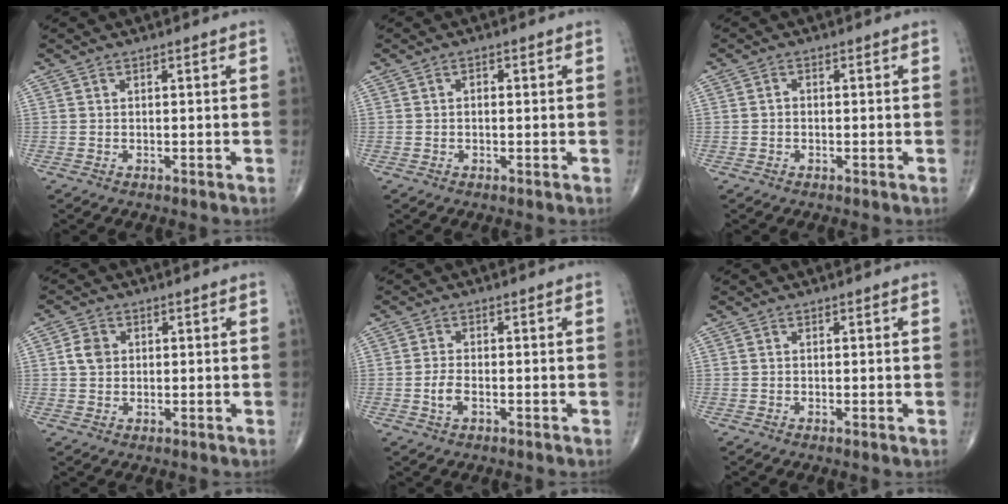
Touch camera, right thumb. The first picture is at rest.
{"total": 1.2, "force": [0.1, 0.7, 1.0], "torque": [-0.014, 0.004, -0.002]}
{"total": 1.0, "force": [-0.2, 0.8, 0.7], "torque": [-0.008, 0.002, -0.007]}
{"total": 3.6, "force": [0.5, 2.9, 2.0], "torque": [-0.030, 0.002, 0.007]}
{"total": 3.0, "force": [-1.0, 1.5, 2.4], "torque": [-0.052, 0.007, -0.018]}
{"total": 0.6, "force": [-0.1, 0.1, 0.6], "torque": [-0.014, -0.003, -0.003]}